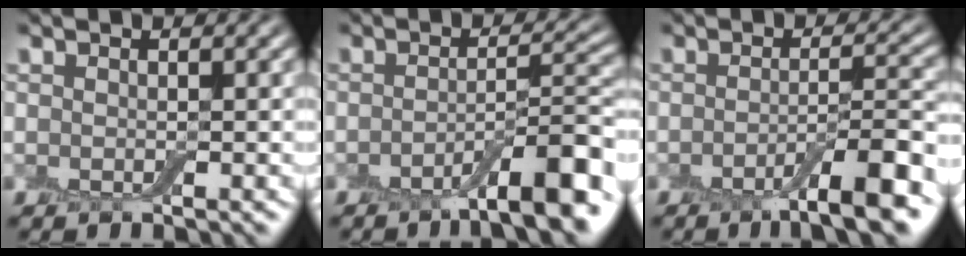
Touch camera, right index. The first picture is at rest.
{"total": 7.4, "force": [-4.0, 1.5, 6.0], "torque": [-0.078, 0.010, -0.063]}
{"total": 6.6, "force": [-3.4, 1.3, 5.6], "torque": [-0.077, 0.006, -0.054]}